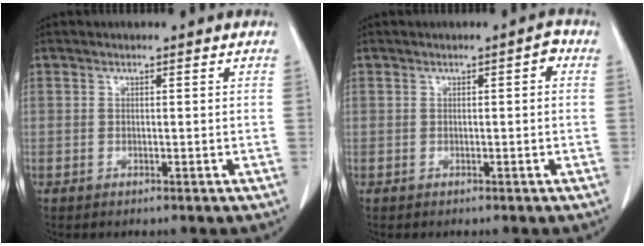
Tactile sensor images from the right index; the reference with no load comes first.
{"total": 2.0, "force": [0.5, 0.5, 1.8], "torque": [-0.025, 0.007, 0.006]}